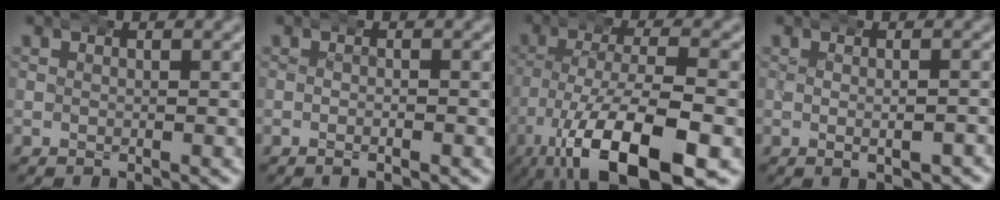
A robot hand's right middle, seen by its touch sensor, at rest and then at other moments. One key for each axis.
{"total": 0.5, "fx": -0.4, "fy": 0.0, "fz": 0.4, "tx": -0.010, "ty": 0.002, "tz": -0.011}
{"total": 9.4, "fx": -3.9, "fy": 3.6, "fz": 7.7, "tx": -0.158, "ty": -0.032, "tz": -0.041}
{"total": 1.3, "fx": -0.4, "fy": 0.6, "fz": 1.1, "tx": -0.015, "ty": -0.003, "tz": -0.008}